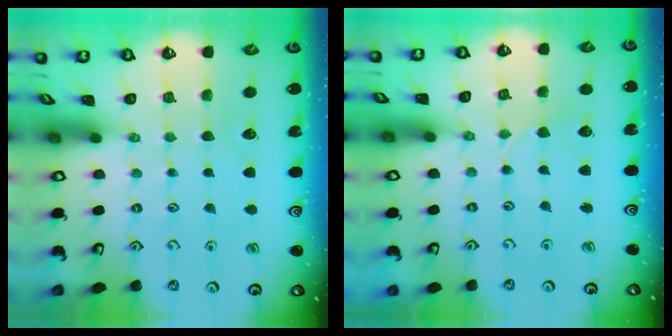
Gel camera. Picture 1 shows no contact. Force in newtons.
{"total": 2.0, "press": 2.0, "slide": 0.2}